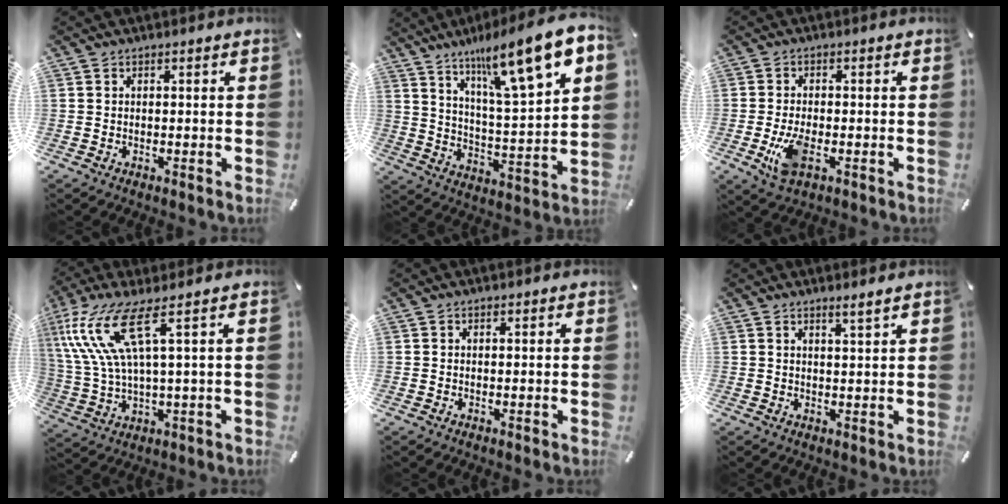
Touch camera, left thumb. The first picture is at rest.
{"total": 15.9, "force": [10.9, 3.6, 11.0], "torque": [-0.178, -0.070, 0.172]}
{"total": 6.4, "force": [-1.9, 3.0, 5.3], "torque": [-0.125, -0.008, -0.035]}
{"total": 14.3, "force": [5.2, 4.1, 12.7], "torque": [-0.287, -0.012, 0.085]}
{"total": 0.0}
{"total": 2.3, "force": [1.9, -0.2, 1.1], "torque": [-0.025, -0.009, 0.035]}